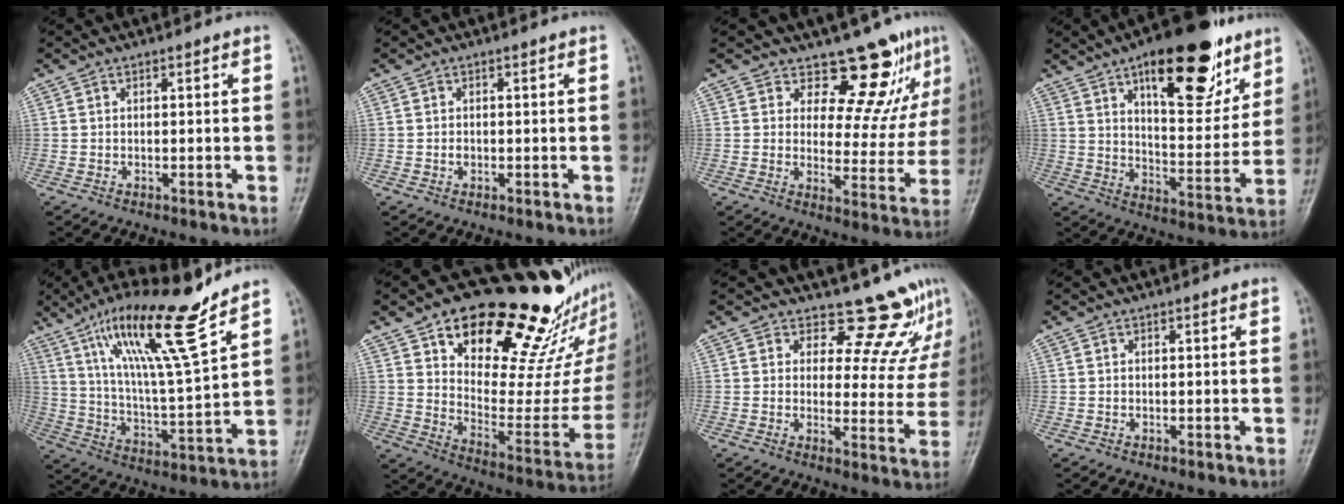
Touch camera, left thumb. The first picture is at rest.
{"total": 0.8, "force": [-0.1, 0.7, 0.5], "torque": [-0.004, 0.001, -0.003]}
{"total": 11.6, "force": [8.8, 5.1, 5.5], "torque": [-0.029, -0.070, 0.114]}
{"total": 22.2, "force": [12.5, 9.2, 16.0], "torque": [-0.187, -0.052, 0.194]}
{"total": 18.3, "force": [12.1, 1.9, 13.6], "torque": [-0.226, -0.064, 0.214]}
{"total": 28.8, "force": [19.1, 12.5, 17.7], "torque": [-0.206, -0.086, 0.284]}
{"total": 10.8, "force": [9.7, 4.3, 1.9], "torque": [0.019, -0.080, 0.106]}
{"total": 0.0}